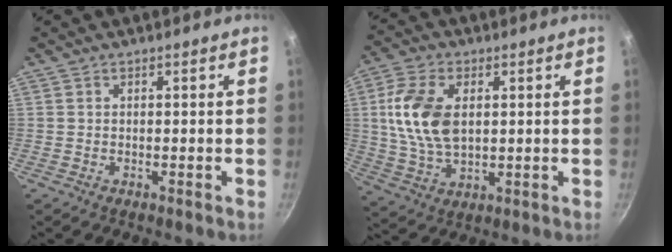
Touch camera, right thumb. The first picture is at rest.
{"total": 13.0, "force": [2.2, 7.8, 10.2], "torque": [-0.190, -0.005, 0.043]}